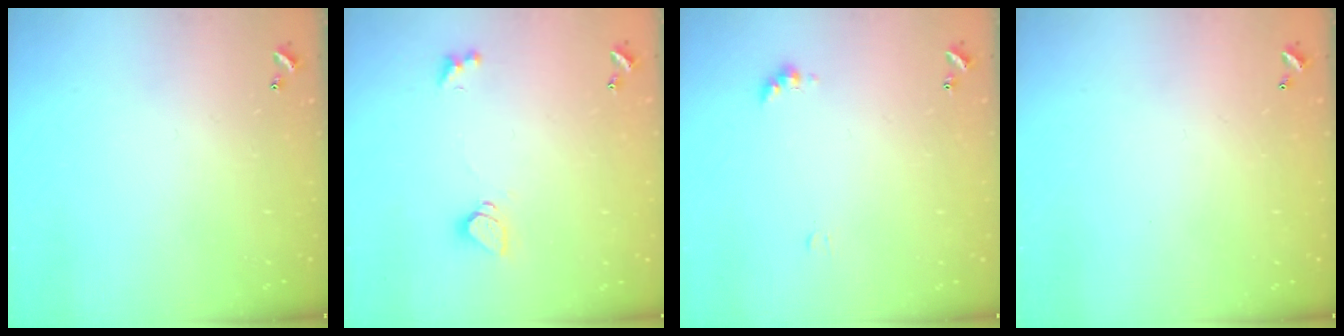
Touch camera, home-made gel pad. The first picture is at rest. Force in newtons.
{"total": 2.2, "press": 2.2, "slide": 0.5}
{"total": 2.0, "press": 2.0, "slide": 0.5}
{"total": 2.9, "press": 2.9, "slide": 0.1}